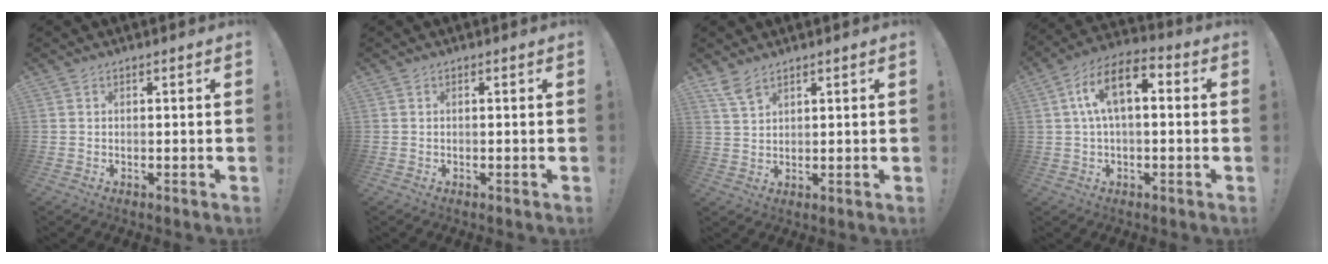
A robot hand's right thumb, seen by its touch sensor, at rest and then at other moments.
{"total": 0.0}
{"total": 4.7, "force": [3.6, 1.4, 2.7], "torque": [-0.060, -0.013, 0.068]}
{"total": 11.7, "force": [2.5, 6.0, 9.8], "torque": [-0.178, 0.010, 0.049]}